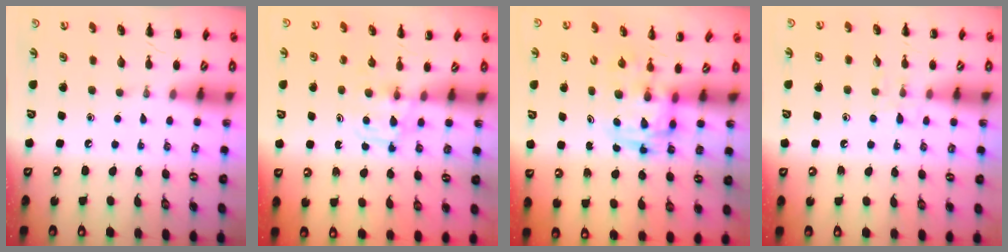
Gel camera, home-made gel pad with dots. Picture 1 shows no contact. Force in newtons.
{"total": 2.9, "press": 2.6, "slide": 1.2}
{"total": 2.9, "press": 2.9, "slide": 0.5}
{"total": 5.8, "press": 5.4, "slide": 2.2}